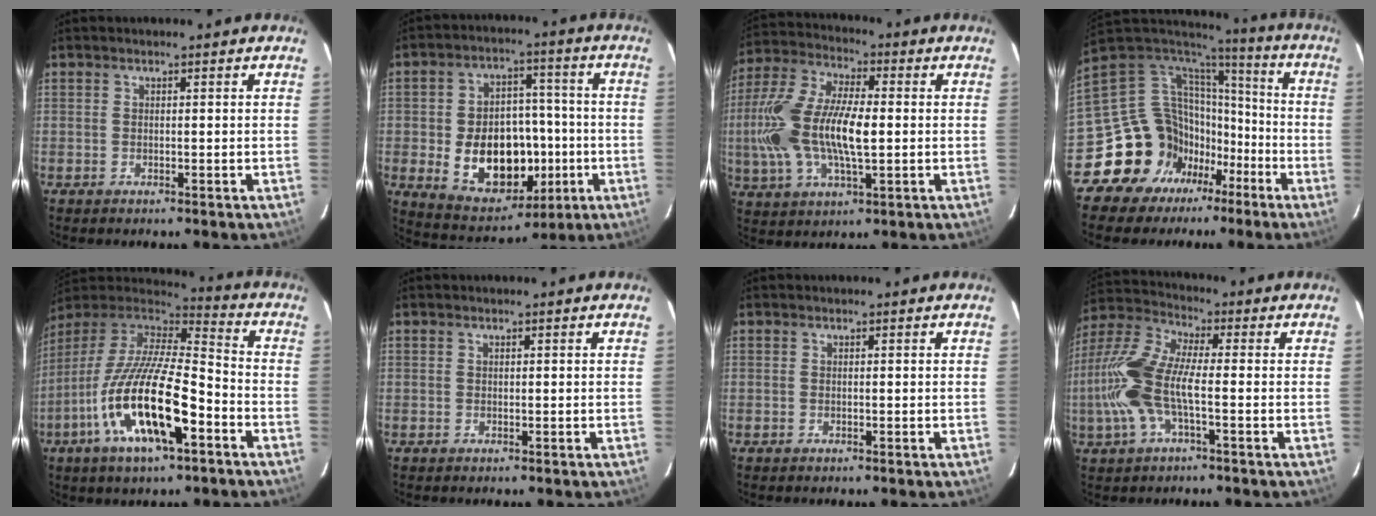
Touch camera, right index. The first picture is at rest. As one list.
[{"total": 17.2, "force": [-3.5, 12.2, 11.7], "torque": [-0.235, 0.016, -0.028]}, {"total": 18.2, "force": [-0.8, 7.4, 16.5], "torque": [-0.339, 0.003, -0.016]}, {"total": 16.0, "force": [-9.4, 12.5, 2.9], "torque": [-0.077, 0.051, -0.157]}, {"total": 21.9, "force": [-8.9, 6.7, 18.9], "torque": [-0.357, -0.034, -0.169]}, {"total": 0.0}, {"total": 0.0}, {"total": 13.4, "force": [-2.4, 4.7, 12.3], "torque": [-0.271, 0.007, -0.052]}]